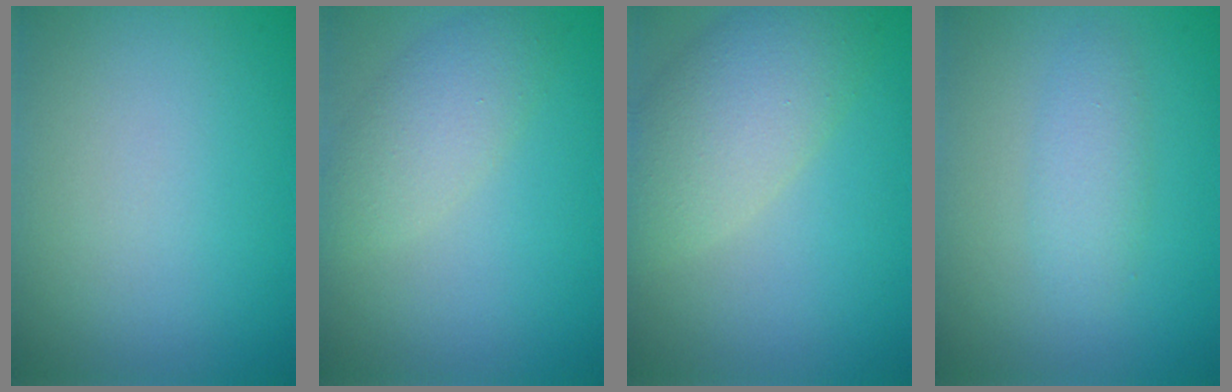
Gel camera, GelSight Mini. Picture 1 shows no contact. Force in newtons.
{"total": 3.2, "press": 3.2, "slide": 0.3}
{"total": 5.5, "press": 5.5, "slide": 0.4}
{"total": 2.0, "press": 2.0, "slide": 0.0}